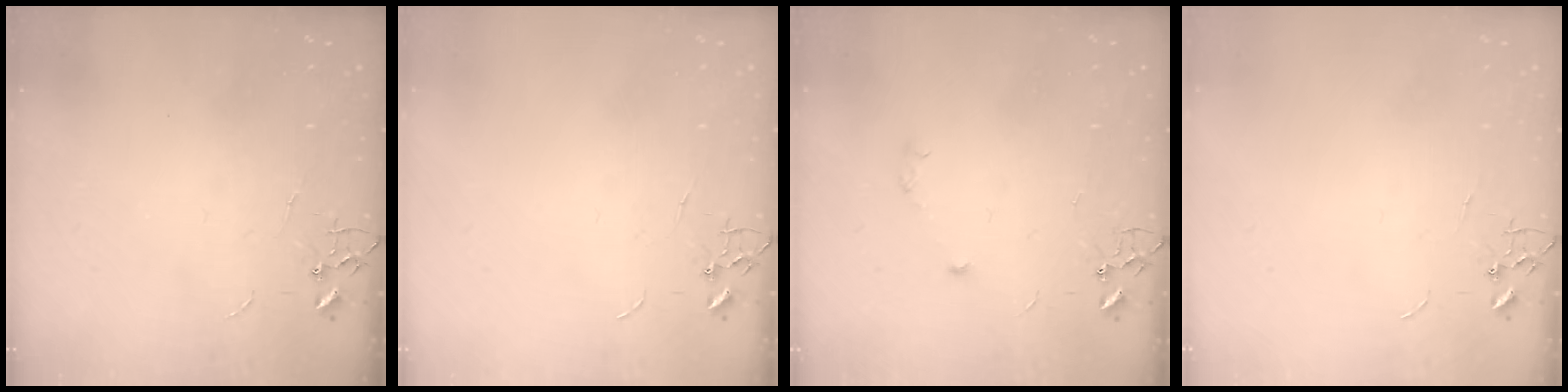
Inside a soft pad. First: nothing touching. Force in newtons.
{"total": 0.0}
{"total": 3.6, "press": 3.2, "slide": 1.7}
{"total": 0.0}